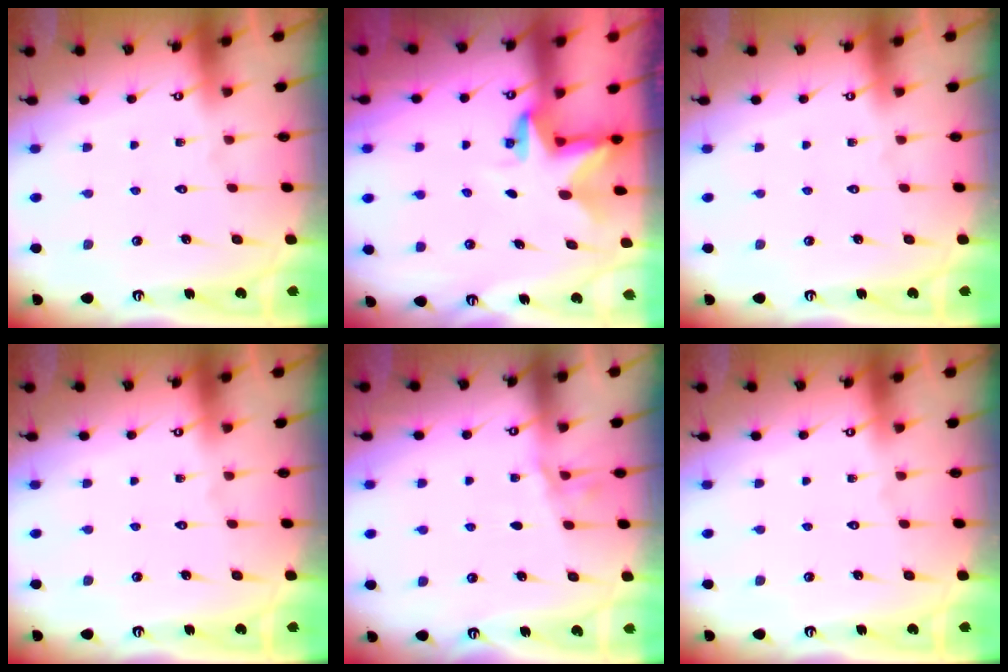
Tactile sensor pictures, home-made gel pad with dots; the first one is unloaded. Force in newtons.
{"total": 2.8, "press": 2.8, "slide": 0.2}
{"total": 0.0}
{"total": 0.0}
{"total": 3.5, "press": 3.4, "slide": 0.5}
{"total": 0.0}